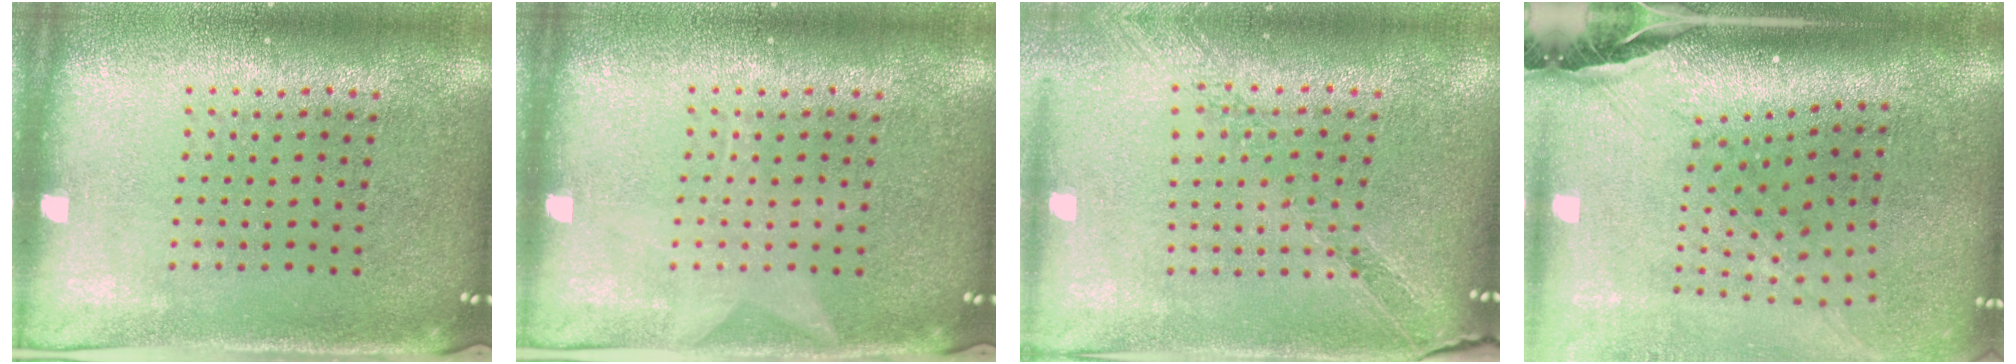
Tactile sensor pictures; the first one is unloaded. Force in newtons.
{"total": 0.9, "press": 0.9, "slide": 0.2}
{"total": 0.6, "press": 0.6, "slide": 0.1}
{"total": 2.5, "press": 1.7, "slide": 1.8}